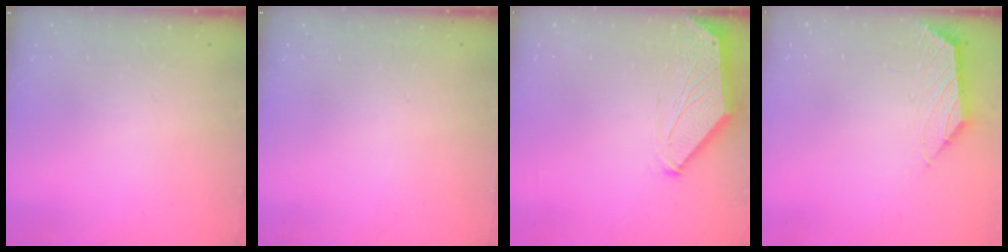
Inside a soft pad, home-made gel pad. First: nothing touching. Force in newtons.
{"total": 0.0}
{"total": 0.0}
{"total": 1.4, "press": 1.3, "slide": 0.5}